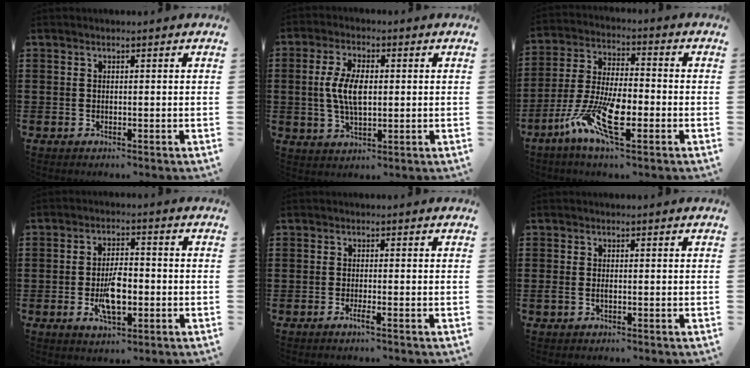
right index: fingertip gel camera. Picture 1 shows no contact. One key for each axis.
{"total": 6.8, "fx": 0.3, "fy": 3.1, "fz": 6.1, "tx": -0.137, "ty": 0.002, "tz": -0.003}
{"total": 11.0, "fx": -5.0, "fy": 3.6, "fz": 9.1, "tx": -0.207, "ty": -0.004, "tz": -0.096}
{"total": 6.7, "fx": -1.6, "fy": 3.1, "fz": 5.8, "tx": -0.118, "ty": 0.003, "tz": -0.032}
{"total": 1.6, "fx": -1.0, "fy": 0.1, "fz": 1.2, "tx": -0.021, "ty": -0.002, "tz": -0.018}
{"total": 1.0, "fx": -0.3, "fy": 0.4, "fz": 0.8, "tx": -0.016, "ty": -0.003, "tz": -0.005}